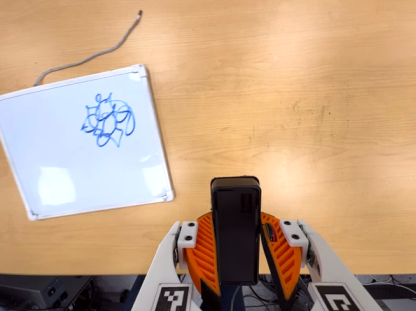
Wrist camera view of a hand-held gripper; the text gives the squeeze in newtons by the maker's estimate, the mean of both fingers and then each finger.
{"total": 6.4, "left": 5.7, "right": 7.2}